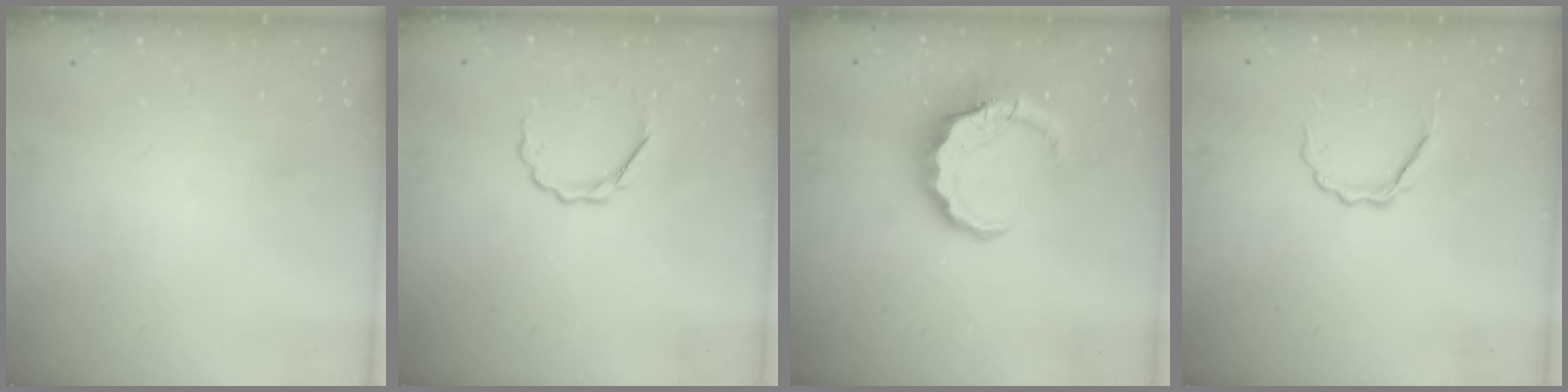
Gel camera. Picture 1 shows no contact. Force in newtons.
{"total": 3.7, "press": 3.5, "slide": 1.1}
{"total": 6.9, "press": 6.8, "slide": 1.3}
{"total": 4.2, "press": 4.0, "slide": 1.3}